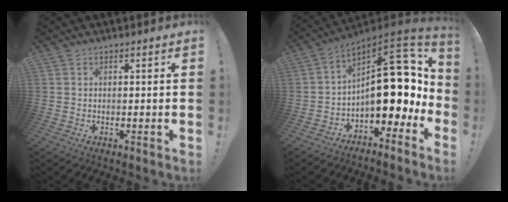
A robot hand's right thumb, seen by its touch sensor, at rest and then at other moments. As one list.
[{"total": 19.6, "force": [2.1, 10.3, 16.5], "torque": [-0.220, -0.020, 0.043]}]